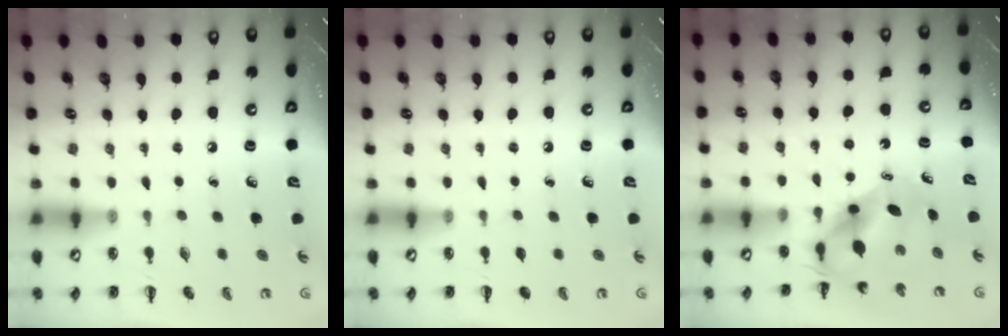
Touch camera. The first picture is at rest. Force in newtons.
{"total": 0.0}
{"total": 6.3, "press": 6.2, "slide": 1.3}